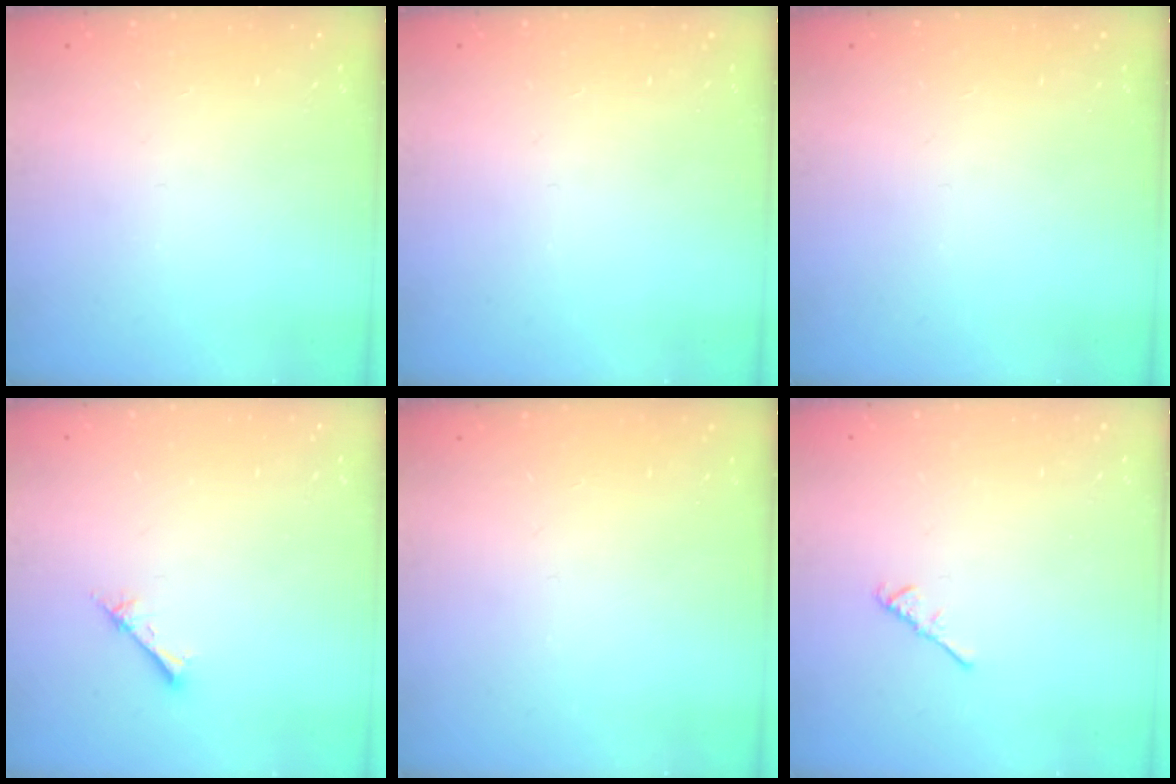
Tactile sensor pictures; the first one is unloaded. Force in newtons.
{"total": 0.0}
{"total": 0.0}
{"total": 2.7, "press": 2.6, "slide": 0.3}
{"total": 0.0}
{"total": 2.6, "press": 2.6, "slide": 0.6}